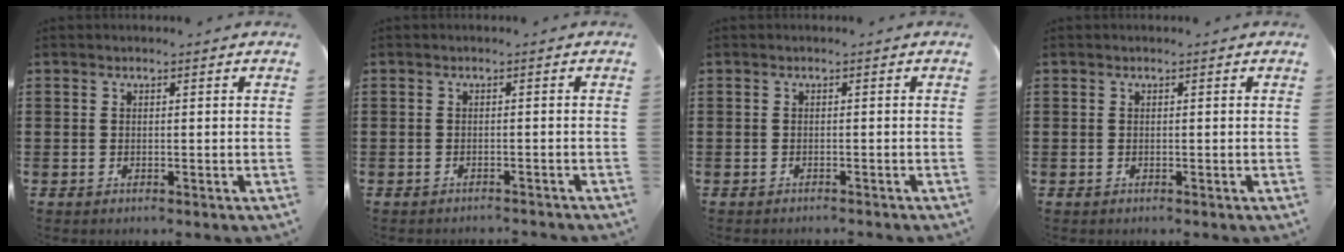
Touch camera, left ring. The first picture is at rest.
{"total": 1.0, "force": [-1.0, -0.1, 0.1], "torque": [-0.005, 0.000, -0.019]}
{"total": 0.7, "force": [-0.6, 0.0, 0.1], "torque": [-0.006, -0.003, -0.013]}
{"total": 0.0}